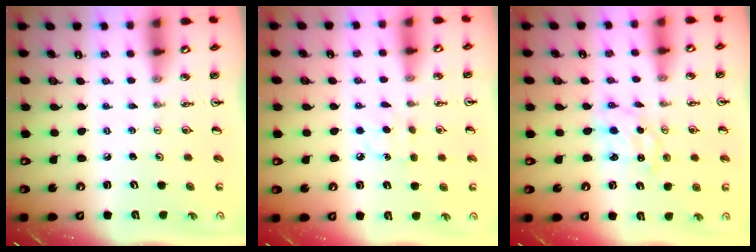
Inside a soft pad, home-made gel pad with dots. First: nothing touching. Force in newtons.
{"total": 6.8, "press": 6.8, "slide": 0.6}
{"total": 1.7, "press": 1.7, "slide": 0.1}